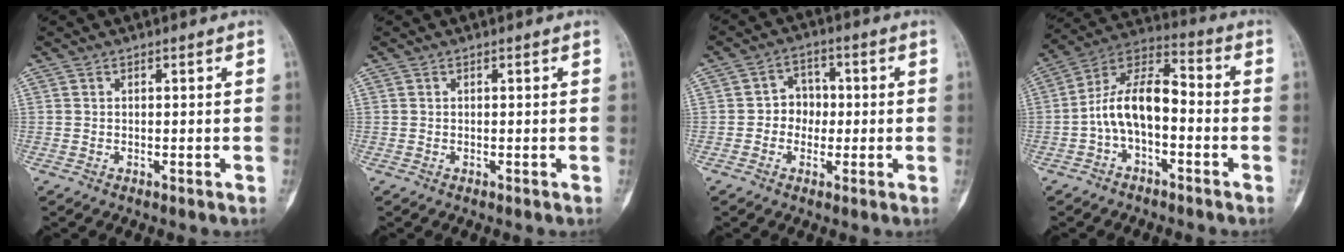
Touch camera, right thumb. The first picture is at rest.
{"total": 0.0}
{"total": 5.3, "force": [-0.4, 4.7, 2.5], "torque": [-0.004, 0.014, -0.017]}
{"total": 11.9, "force": [-2.4, 6.4, 9.8], "torque": [-0.164, 0.055, -0.053]}